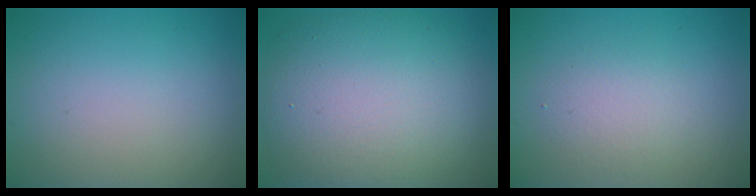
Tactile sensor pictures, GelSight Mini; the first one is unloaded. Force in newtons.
{"total": 11.9, "press": 11.9, "slide": 0.7}
{"total": 2.3, "press": 2.3, "slide": 0.2}